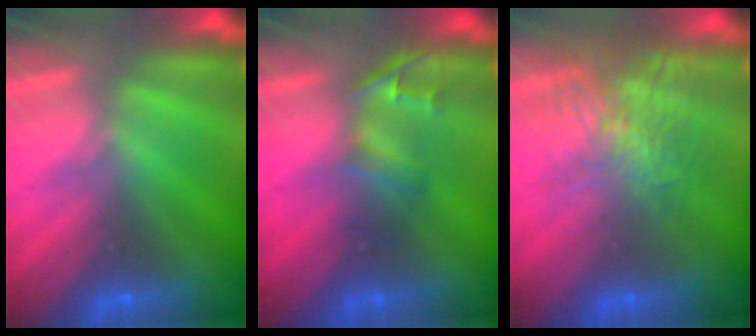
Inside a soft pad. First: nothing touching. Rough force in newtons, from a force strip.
{"total": 2.4}
{"total": 7.3}